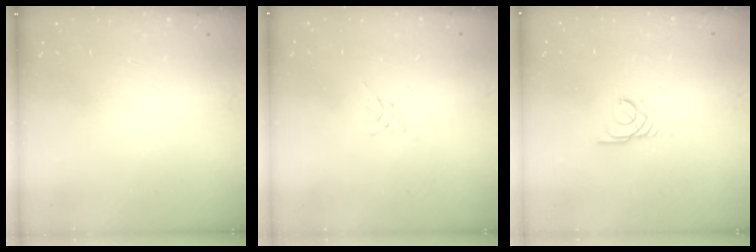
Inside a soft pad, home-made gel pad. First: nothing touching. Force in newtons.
{"total": 0.0}
{"total": 2.2, "press": 2.2, "slide": 0.2}